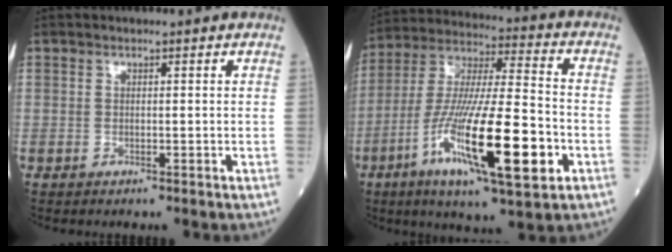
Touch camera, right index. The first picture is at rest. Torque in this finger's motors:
{"motor_torque": [2.14, 0.00, 0.65, 0.21]}